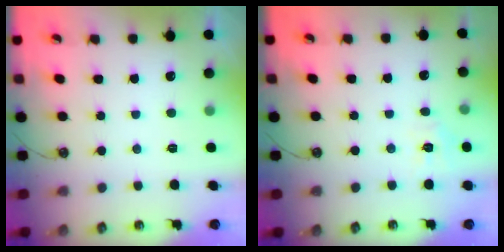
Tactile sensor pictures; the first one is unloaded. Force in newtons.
{"total": 4.9, "press": 4.9, "slide": 0.7}